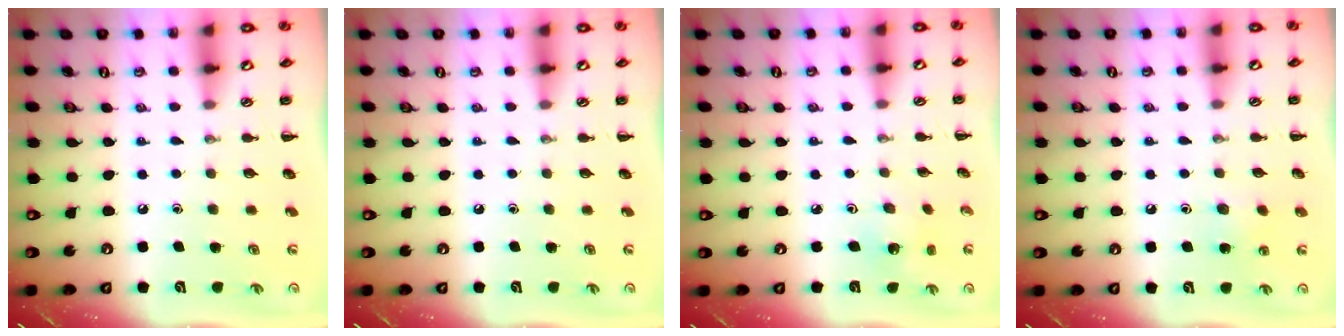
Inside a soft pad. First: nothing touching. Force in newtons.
{"total": 0.0}
{"total": 2.3, "press": 2.2, "slide": 0.7}
{"total": 5.8, "press": 5.5, "slide": 1.8}